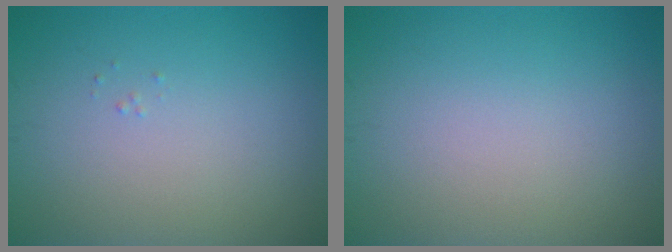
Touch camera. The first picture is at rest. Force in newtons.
{"total": 0.0}